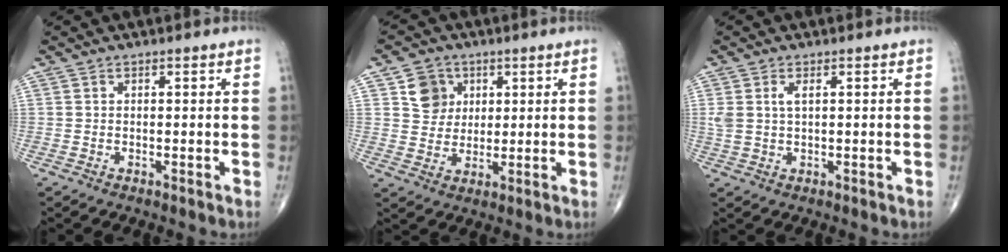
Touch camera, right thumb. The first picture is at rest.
{"total": 6.7, "force": [2.4, 5.9, 2.0], "torque": [-0.006, -0.007, 0.042]}
{"total": 3.6, "force": [1.1, 1.6, 3.0], "torque": [-0.074, 0.007, 0.028]}